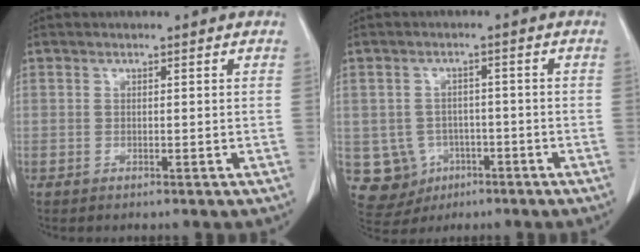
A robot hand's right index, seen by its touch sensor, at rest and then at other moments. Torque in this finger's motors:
{"motor_torque": [-0.24, 0.11, -0.27, -0.14]}